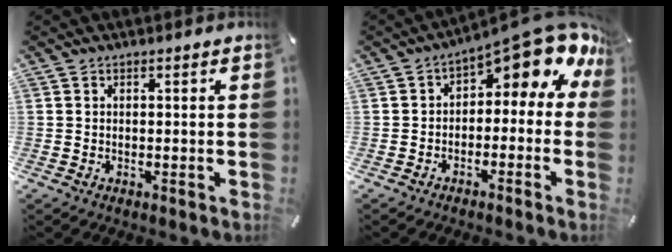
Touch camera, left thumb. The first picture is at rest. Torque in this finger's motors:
{"motor_torque": [0.48, 0.38, 0.66, 0.53, 0.03]}